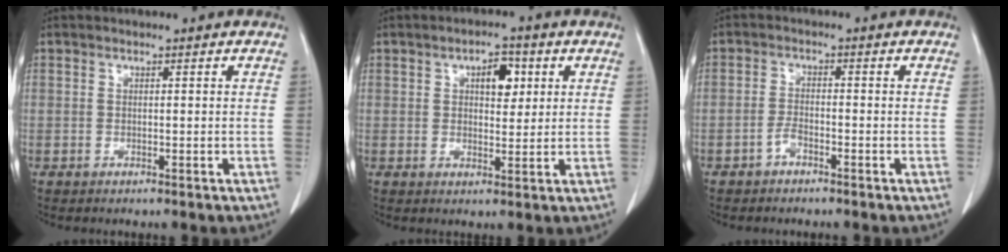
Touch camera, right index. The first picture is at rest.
{"total": 4.8, "force": [1.7, 2.3, 3.8], "torque": [-0.058, 0.008, 0.026]}
{"total": 1.9, "force": [-1.2, 0.9, 1.2], "torque": [-0.021, 0.006, -0.022]}